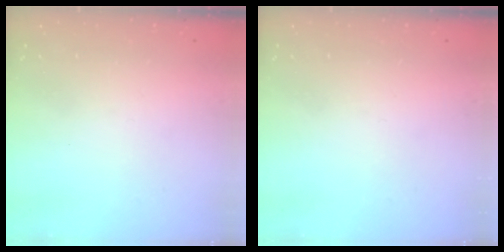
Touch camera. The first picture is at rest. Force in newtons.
{"total": 0.0}